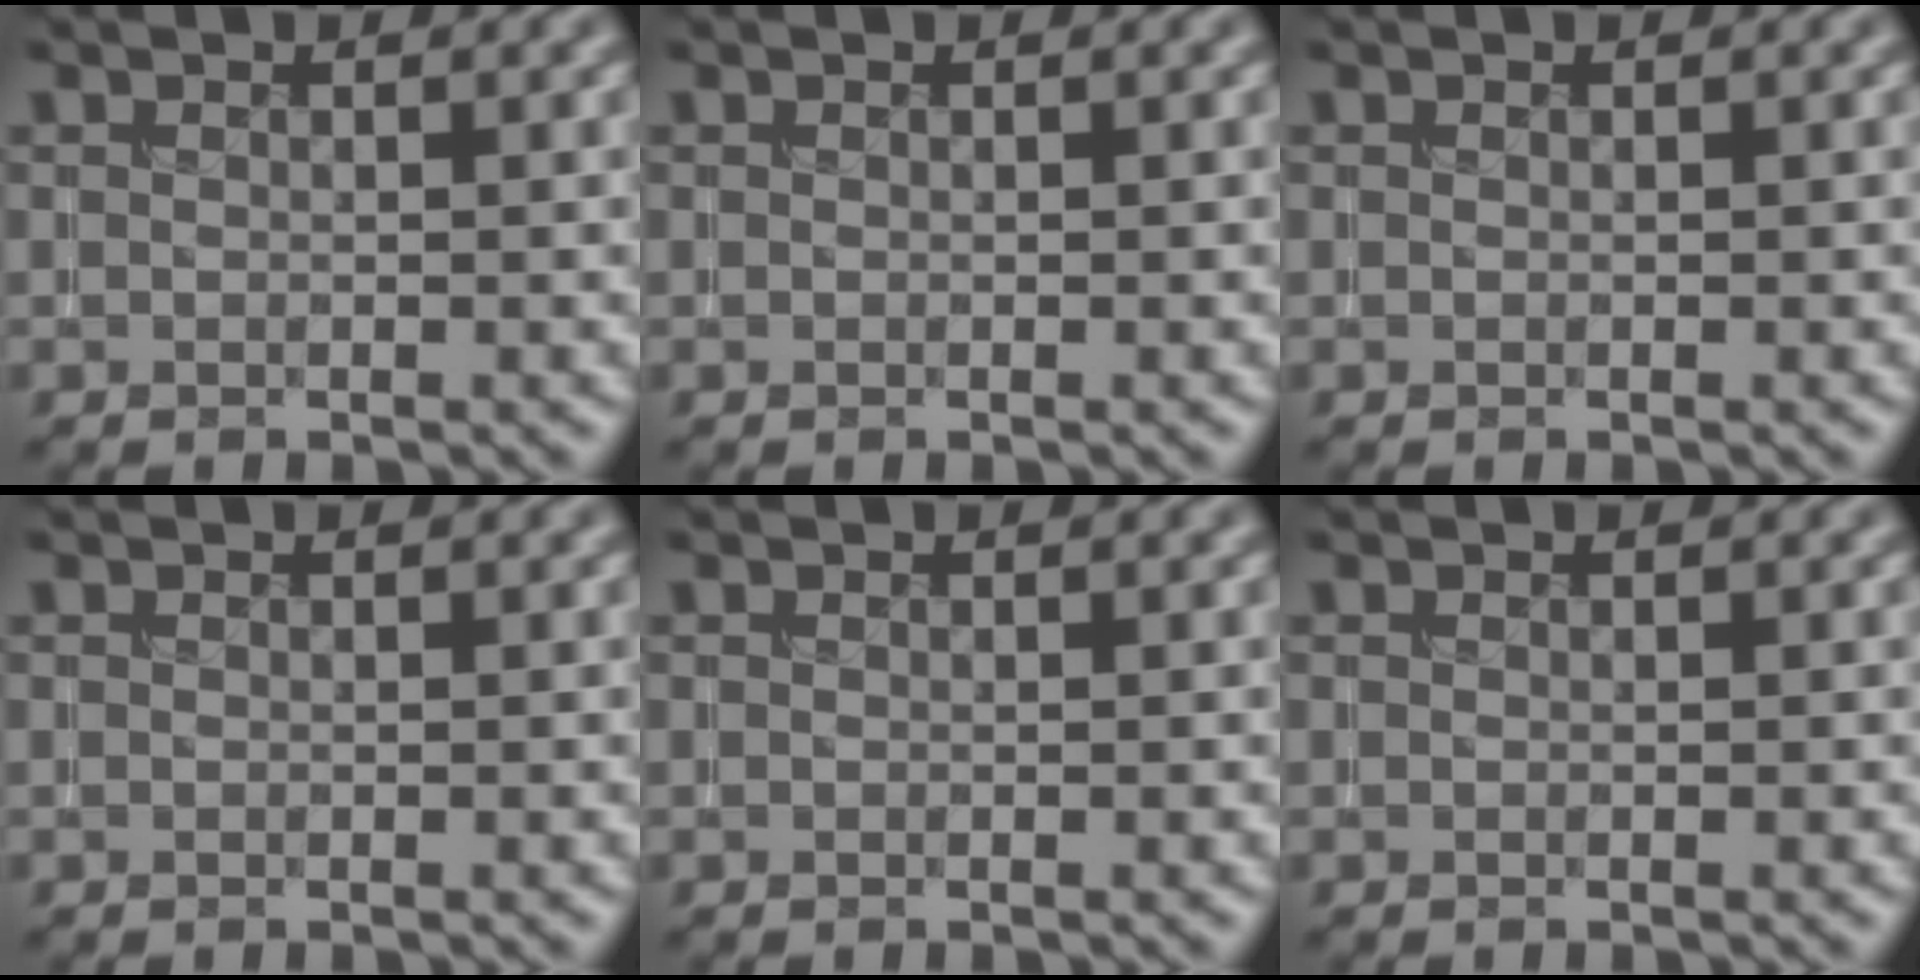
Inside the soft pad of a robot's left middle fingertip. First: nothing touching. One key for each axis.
{"total": 0.0}
{"total": 0.0}
{"total": 0.0}
{"total": 0.0}
{"total": 0.0}